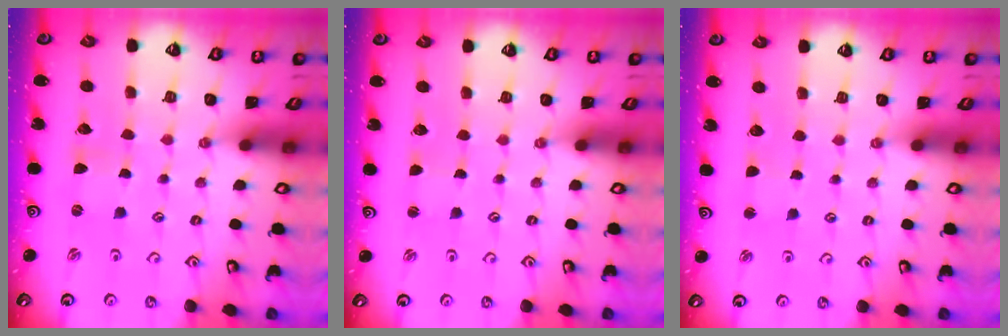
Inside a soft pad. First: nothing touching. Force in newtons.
{"total": 0.0}
{"total": 1.8, "press": 1.8, "slide": 0.2}